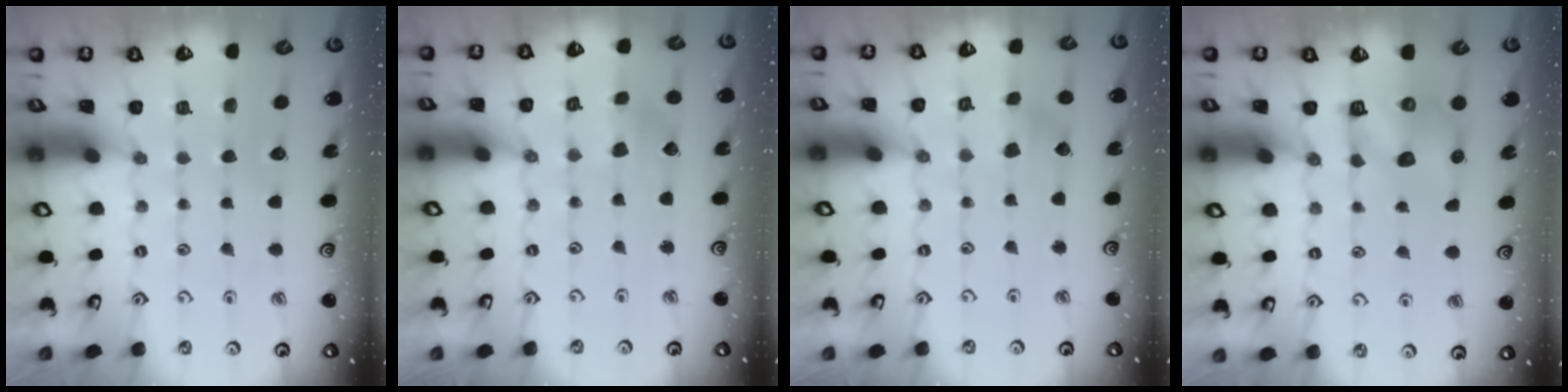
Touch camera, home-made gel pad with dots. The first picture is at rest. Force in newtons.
{"total": 2.5, "press": 2.5, "slide": 0.5}
{"total": 3.1, "press": 3.1, "slide": 0.5}
{"total": 6.7, "press": 6.6, "slide": 1.0}